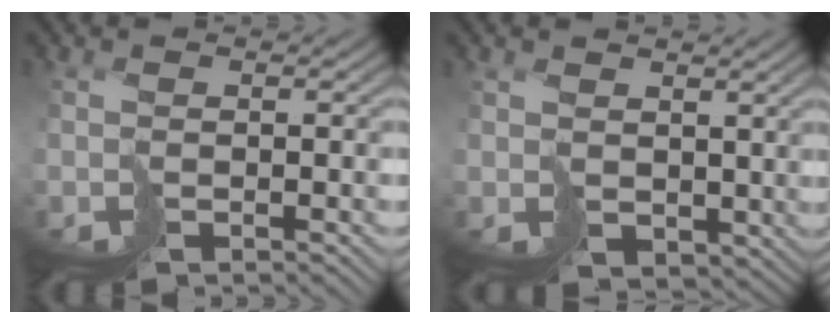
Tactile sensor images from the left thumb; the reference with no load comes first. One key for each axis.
{"total": 2.9, "fx": 2.0, "fy": 1.8, "fz": 1.2, "tx": -0.039, "ty": -0.008, "tz": 0.041}